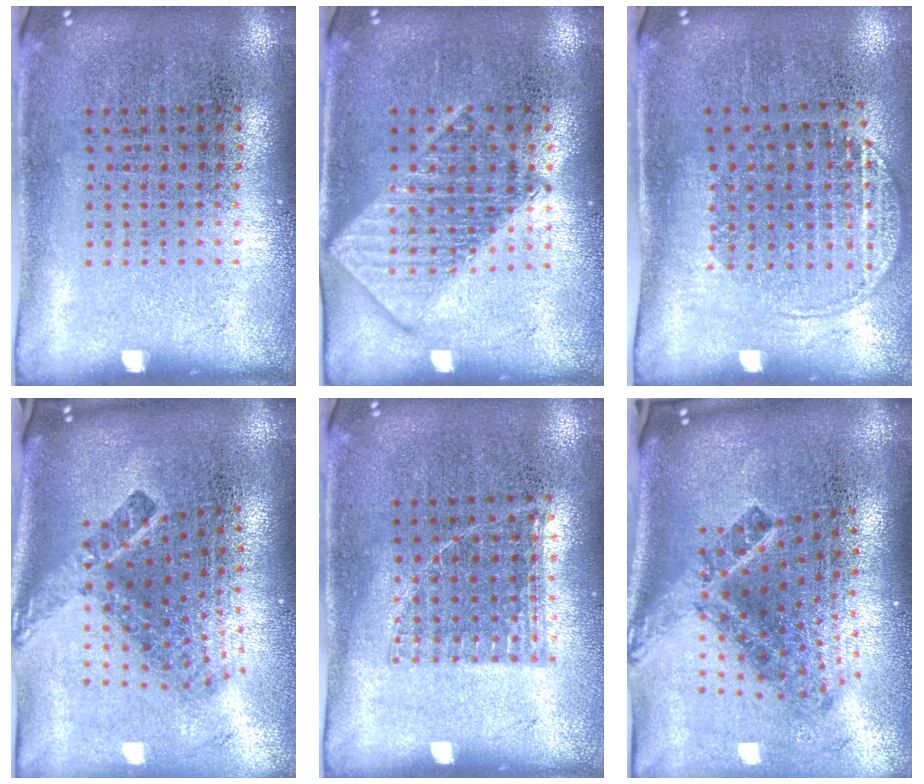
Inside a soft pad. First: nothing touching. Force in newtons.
{"total": 3.0, "press": 2.9, "slide": 0.5}
{"total": 1.5, "press": 1.3, "slide": 0.8}
{"total": 2.6, "press": 1.6, "slide": 2.1}
{"total": 0.8, "press": 0.8, "slide": 0.3}
{"total": 2.6, "press": 1.6, "slide": 2.1}